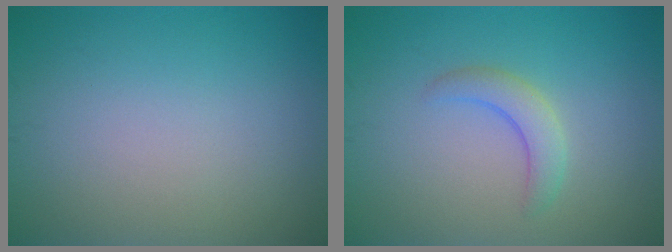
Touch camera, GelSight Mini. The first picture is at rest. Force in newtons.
{"total": 2.4, "press": 2.4, "slide": 0.3}